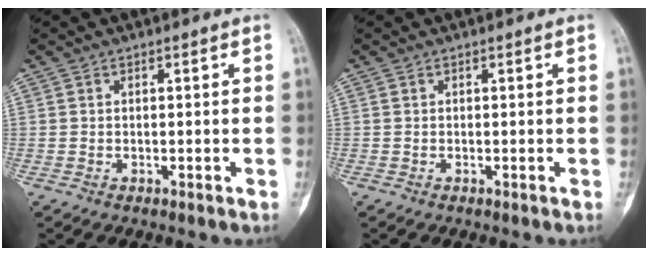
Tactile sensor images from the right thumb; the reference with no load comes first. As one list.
[{"total": 0.0}]